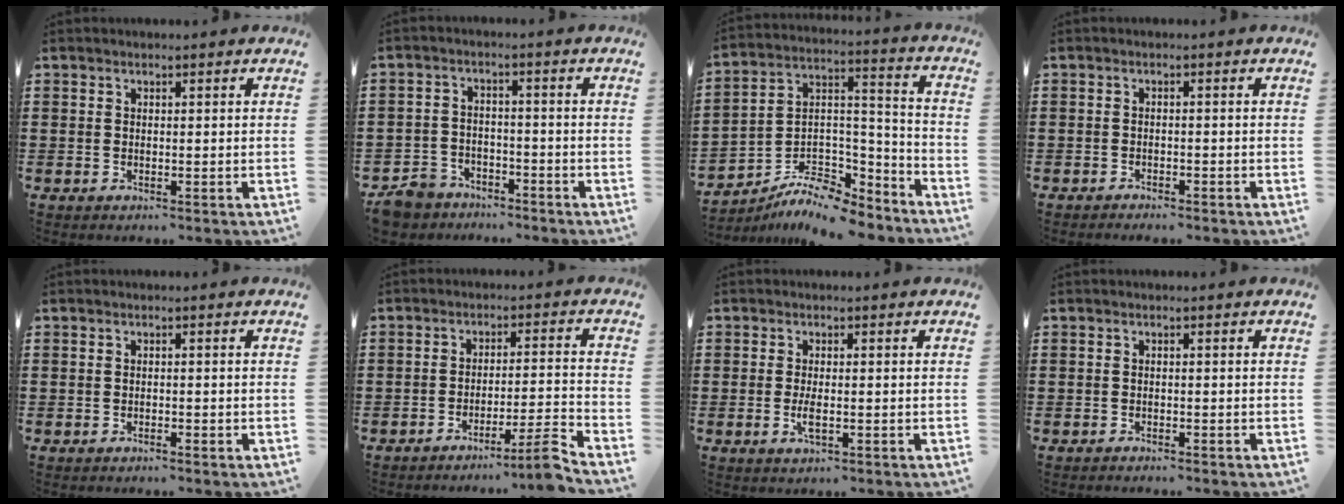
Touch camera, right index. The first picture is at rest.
{"total": 5.0, "force": [-4.6, 1.7, 0.6], "torque": [-0.033, 0.008, -0.100]}
{"total": 9.5, "force": [-8.1, 3.3, 3.7], "torque": [-0.062, 0.025, -0.153]}
{"total": 1.2, "force": [-1.2, 0.2, 0.0], "torque": [-0.006, 0.001, -0.025]}
{"total": 0.6, "force": [-0.5, 0.0, 0.3], "torque": [-0.008, -0.001, -0.009]}
{"total": 6.0, "force": [-4.7, -0.7, 3.6], "torque": [-0.056, -0.009, -0.089]}
{"total": 2.5, "force": [-0.6, 0.6, 2.3], "torque": [-0.047, -0.003, -0.014]}
{"total": 0.8, "force": [-0.8, 0.0, 0.0], "torque": [-0.003, -0.001, -0.016]}